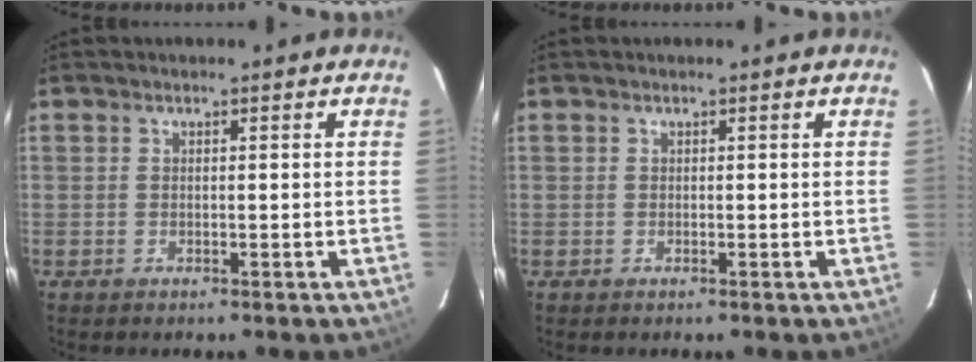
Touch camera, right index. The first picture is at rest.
{"total": 0.6, "force": [-0.1, 0.6, -0.1], "torque": [0.003, 0.002, -0.002]}